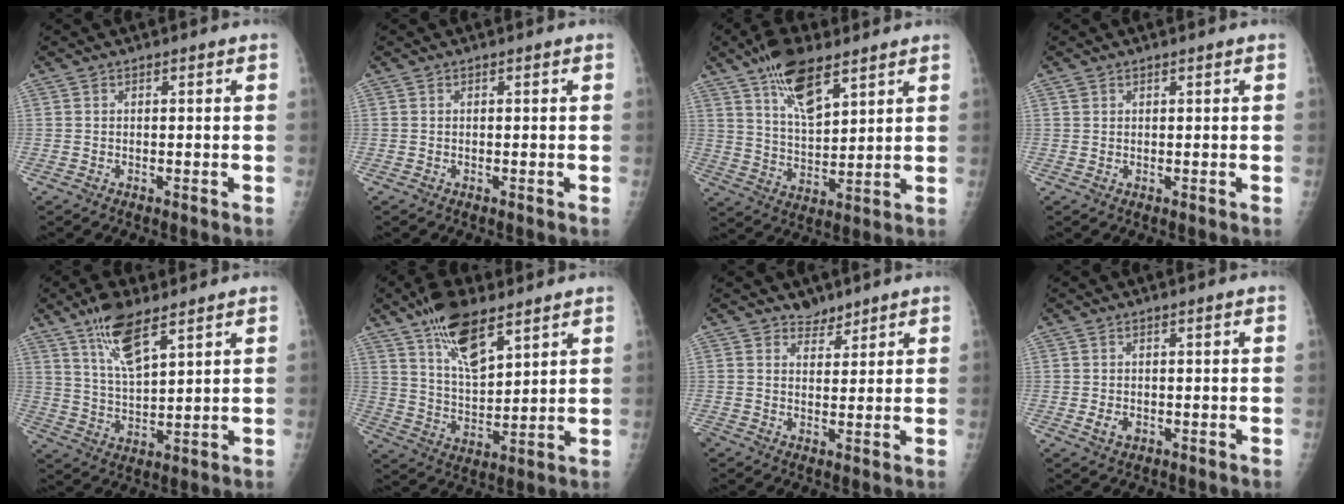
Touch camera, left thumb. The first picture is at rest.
{"total": 0.0}
{"total": 12.2, "force": [7.6, 5.0, 8.2], "torque": [-0.124, -0.034, 0.140]}
{"total": 1.0, "force": [0.6, 0.6, 0.3], "torque": [0.003, -0.002, 0.009]}
{"total": 9.8, "force": [6.3, 3.1, 6.8], "torque": [-0.119, -0.030, 0.125]}
{"total": 13.1, "force": [8.4, 5.2, 8.6], "torque": [-0.132, -0.041, 0.158]}
{"total": 3.2, "force": [2.6, 1.9, 0.1], "torque": [0.020, -0.018, 0.038]}
{"total": 2.0, "force": [-0.3, 1.4, 1.4], "torque": [-0.020, -0.002, -0.002]}